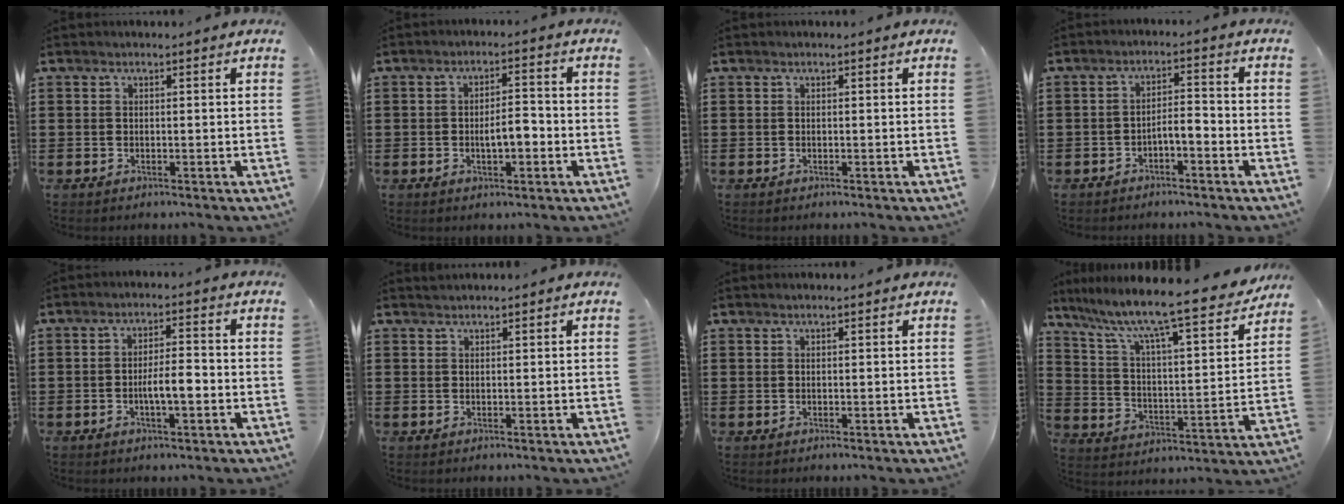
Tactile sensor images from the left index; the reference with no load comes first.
{"total": 4.5, "force": [-1.1, 1.8, 4.0], "torque": [-0.063, 0.004, -0.025]}
{"total": 0.0}
{"total": 2.8, "force": [-2.2, 0.7, 1.5], "torque": [-0.034, 0.006, -0.048]}
{"total": 4.7, "force": [-1.2, 1.3, 4.3], "torque": [-0.082, 0.005, -0.026]}
{"total": 0.9, "force": [0.9, 0.2, 0.0], "torque": [-0.003, 0.000, 0.017]}
{"total": 0.5, "force": [0.4, 0.0, 0.3], "torque": [-0.007, 0.000, 0.007]}
{"total": 9.7, "force": [8.2, 0.0, 5.1], "torque": [-0.126, -0.068, 0.129]}